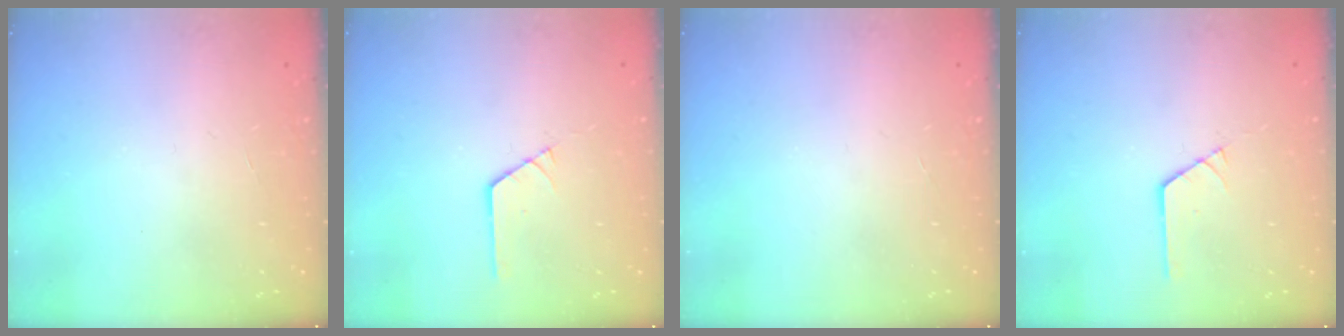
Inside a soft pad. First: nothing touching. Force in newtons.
{"total": 1.0, "press": 1.0, "slide": 0.1}
{"total": 0.0}
{"total": 1.0, "press": 1.0, "slide": 0.1}